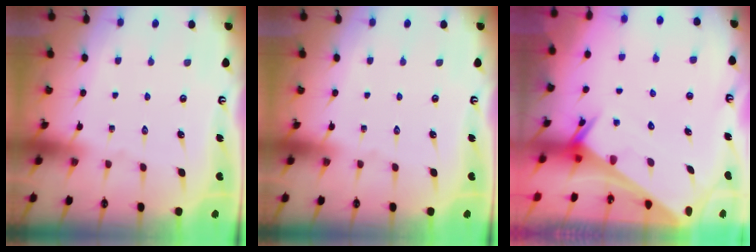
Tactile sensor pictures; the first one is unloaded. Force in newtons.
{"total": 0.0}
{"total": 2.7, "press": 2.7, "slide": 0.1}